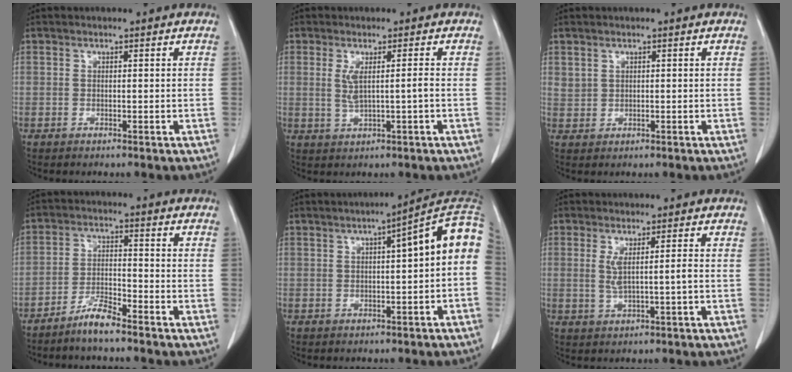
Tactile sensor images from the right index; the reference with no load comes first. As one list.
[{"total": 3.5, "force": [0.2, 0.0, 3.5], "torque": [-0.069, -0.001, 0.010]}, {"total": 1.5, "force": [1.0, 1.1, 0.3], "torque": [0.003, 0.000, 0.019]}, {"total": 4.7, "force": [-4.0, 0.3, 2.5], "torque": [-0.050, -0.009, -0.080]}, {"total": 9.2, "force": [1.3, 1.1, 9.0], "torque": [-0.116, 0.035, 0.008]}, {"total": 3.2, "force": [0.2, -0.2, 3.2], "torque": [-0.063, -0.002, 0.009]}]